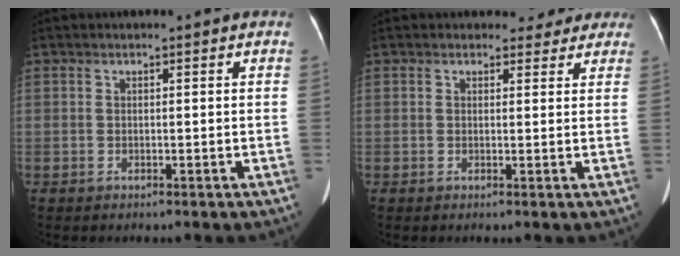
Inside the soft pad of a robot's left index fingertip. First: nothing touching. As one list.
[{"total": 3.9, "force": [3.5, 1.8, 0.3], "torque": [0.013, 0.002, 0.028]}]